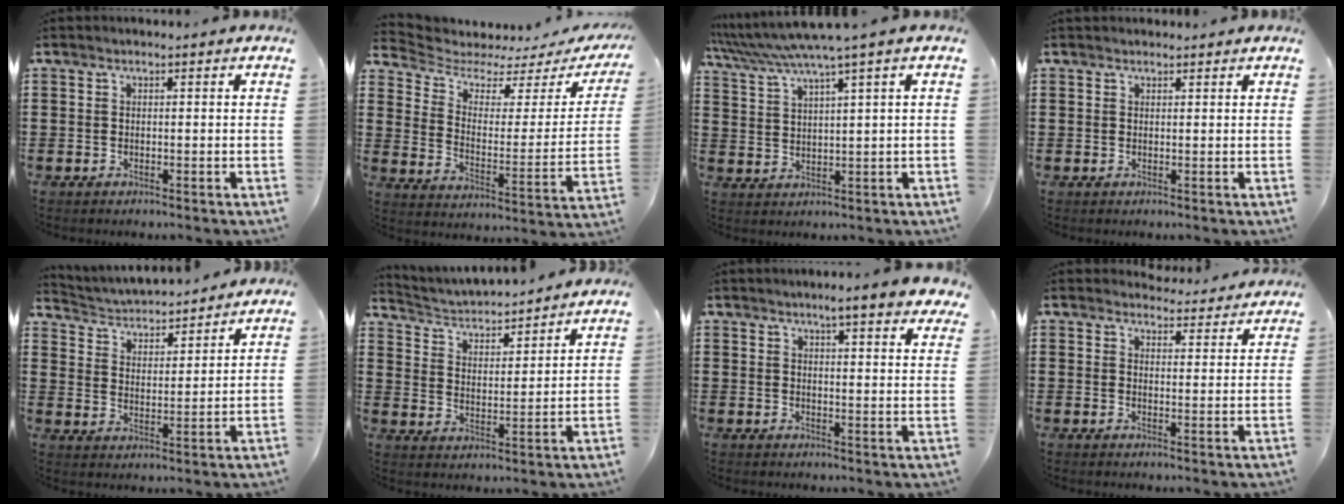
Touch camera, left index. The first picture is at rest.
{"total": 4.0, "force": [3.4, 1.6, 1.5], "torque": [-0.055, -0.025, 0.052]}
{"total": 4.7, "force": [3.5, -0.7, 3.1], "torque": [-0.073, -0.019, 0.056]}
{"total": 1.1, "force": [0.9, 0.6, -0.1], "torque": [0.000, 0.001, 0.017]}
{"total": 3.5, "force": [3.5, 0.5, 0.1], "torque": [-0.025, -0.028, 0.055]}
{"total": 3.6, "force": [3.5, 0.4, 0.4], "torque": [-0.028, -0.030, 0.054]}
{"total": 4.9, "force": [4.2, 0.2, 2.6], "torque": [-0.055, -0.010, 0.072]}
{"total": 3.9, "force": [3.8, 0.5, 0.2], "torque": [-0.008, -0.021, 0.069]}